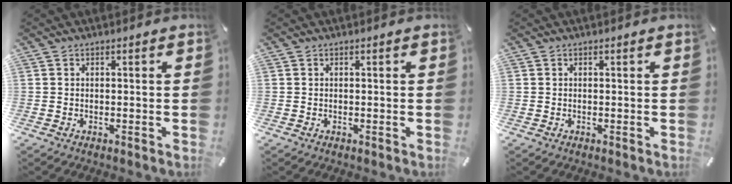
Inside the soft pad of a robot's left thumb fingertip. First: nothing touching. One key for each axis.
{"total": 0.0}
{"total": 0.0}